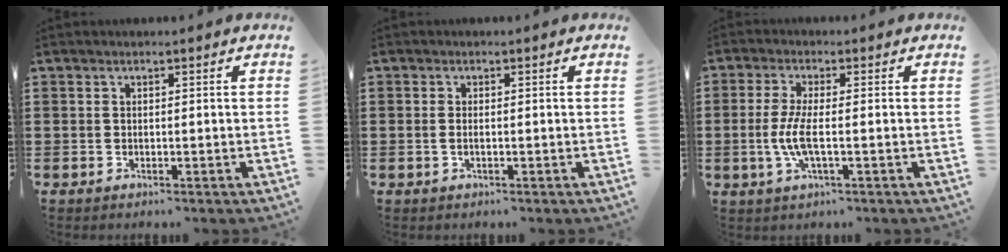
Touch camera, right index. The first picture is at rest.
{"total": 0.9, "force": [-0.2, 0.2, 0.9], "torque": [-0.019, -0.002, -0.003]}
{"total": 5.6, "force": [-0.9, 1.3, 5.3], "torque": [-0.130, -0.010, -0.028]}